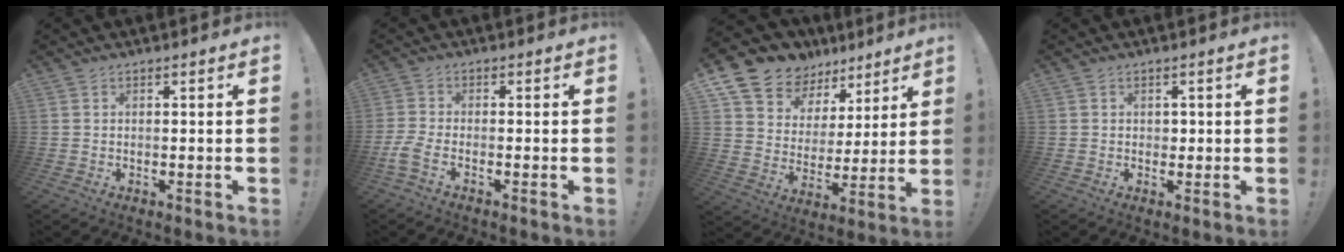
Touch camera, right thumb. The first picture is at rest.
{"total": 4.1, "force": [-1.9, 1.2, 3.5], "torque": [-0.087, -0.010, -0.035]}
{"total": 11.3, "force": [8.5, 7.3, 1.8], "torque": [-0.050, -0.068, 0.169]}
{"total": 1.2, "force": [0.1, 1.2, 0.2], "torque": [0.003, -0.001, 0.000]}